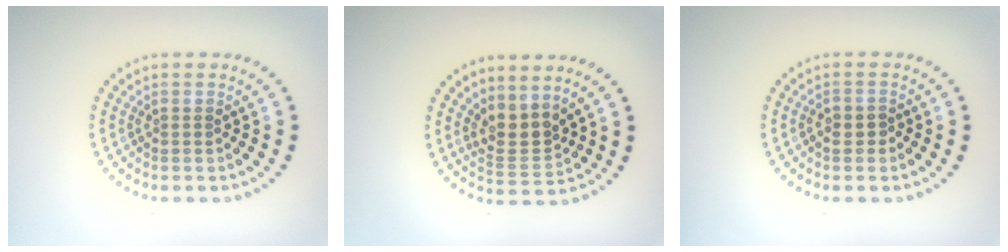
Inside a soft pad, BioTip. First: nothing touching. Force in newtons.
{"total": 2.9, "press": 2.4, "slide": 1.6}
{"total": 1.1, "press": 1.0, "slide": 0.4}